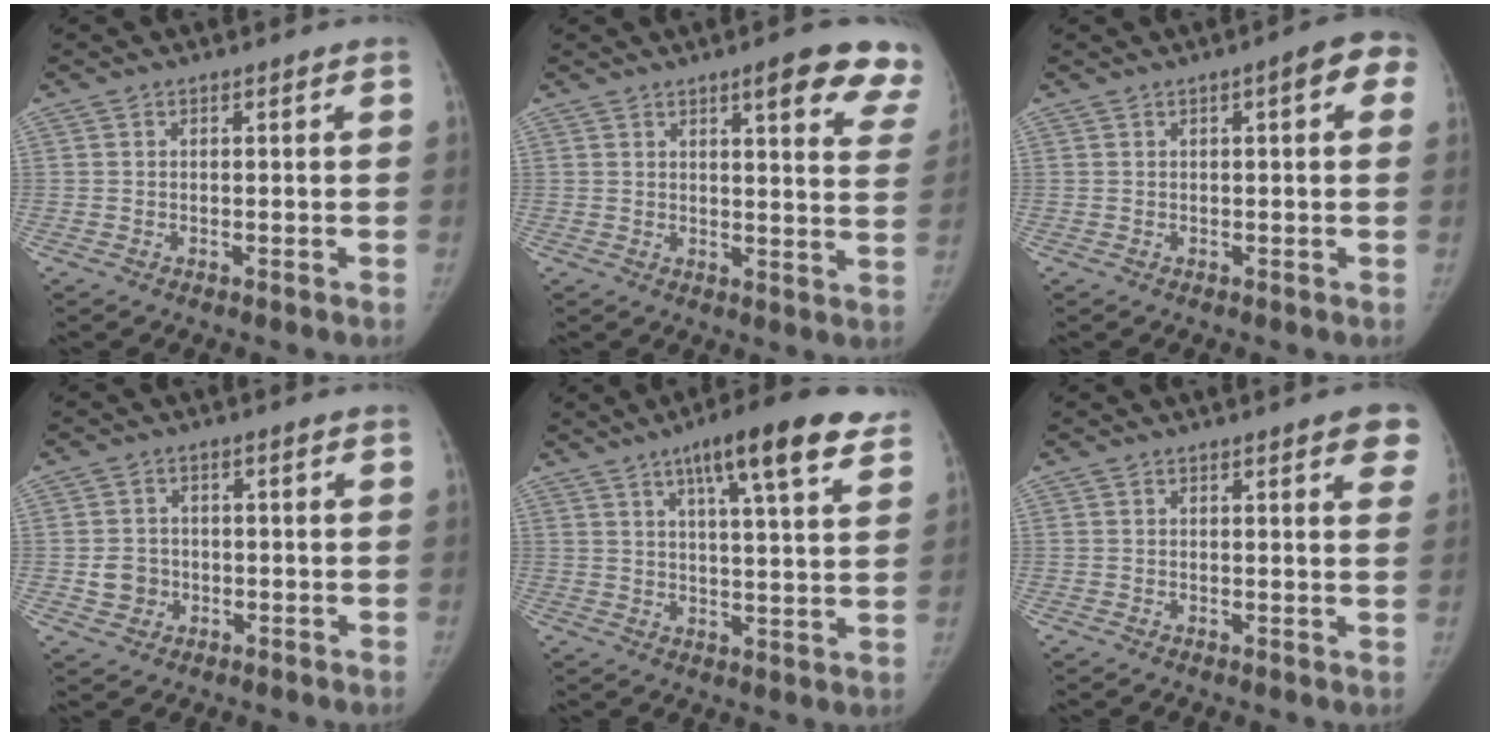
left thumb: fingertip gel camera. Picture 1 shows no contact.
{"total": 14.7, "force": [10.0, 3.0, 10.3], "torque": [-0.098, -0.039, 0.106]}
{"total": 5.6, "force": [1.7, 1.8, 5.0], "torque": [-0.049, 0.008, 0.011]}
{"total": 4.2, "force": [-0.7, 3.9, 1.5], "torque": [-0.007, 0.007, -0.009]}
{"total": 16.0, "force": [9.6, 3.3, 12.3], "torque": [-0.157, -0.026, 0.135]}
{"total": 5.9, "force": [3.3, 1.4, 4.6], "torque": [-0.034, -0.006, 0.034]}